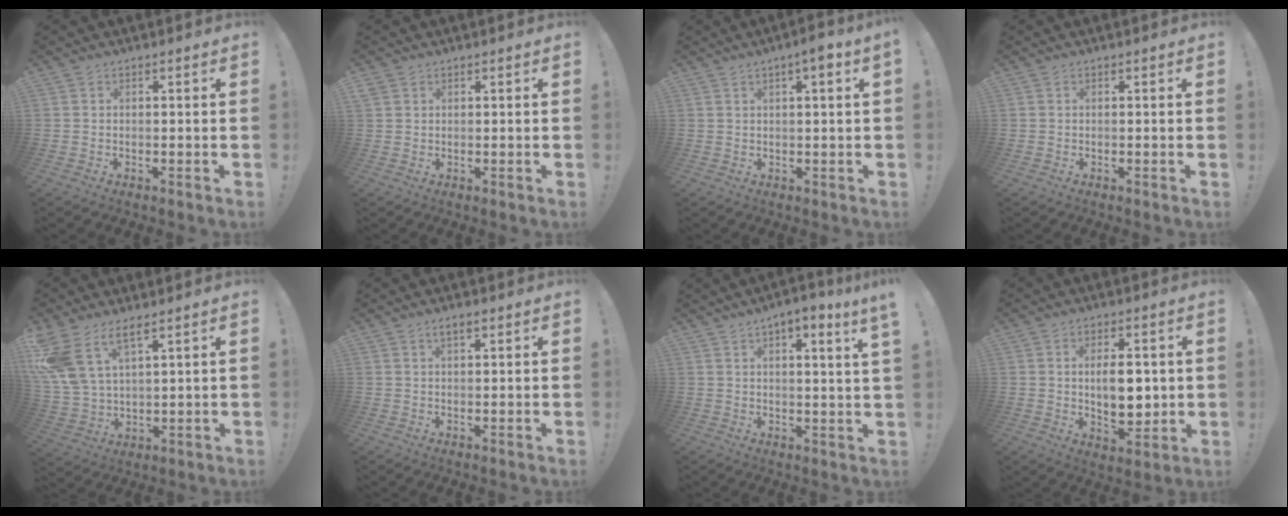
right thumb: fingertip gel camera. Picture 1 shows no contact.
{"total": 1.9, "force": [1.3, 1.3, 0.5], "torque": [-0.003, -0.005, 0.025]}
{"total": 4.0, "force": [1.3, 0.0, 3.8], "torque": [-0.052, -0.006, 0.015]}
{"total": 0.0}
{"total": 10.5, "force": [7.0, 4.6, 6.3], "torque": [-0.138, -0.032, 0.137]}
{"total": 2.7, "force": [1.5, 1.0, 2.0], "torque": [-0.038, 0.001, 0.026]}
{"total": 5.9, "force": [3.4, -0.1, 4.8], "torque": [-0.058, -0.021, 0.050]}
{"total": 9.9, "force": [0.9, 5.4, 8.2], "torque": [-0.124, -0.011, 0.011]}